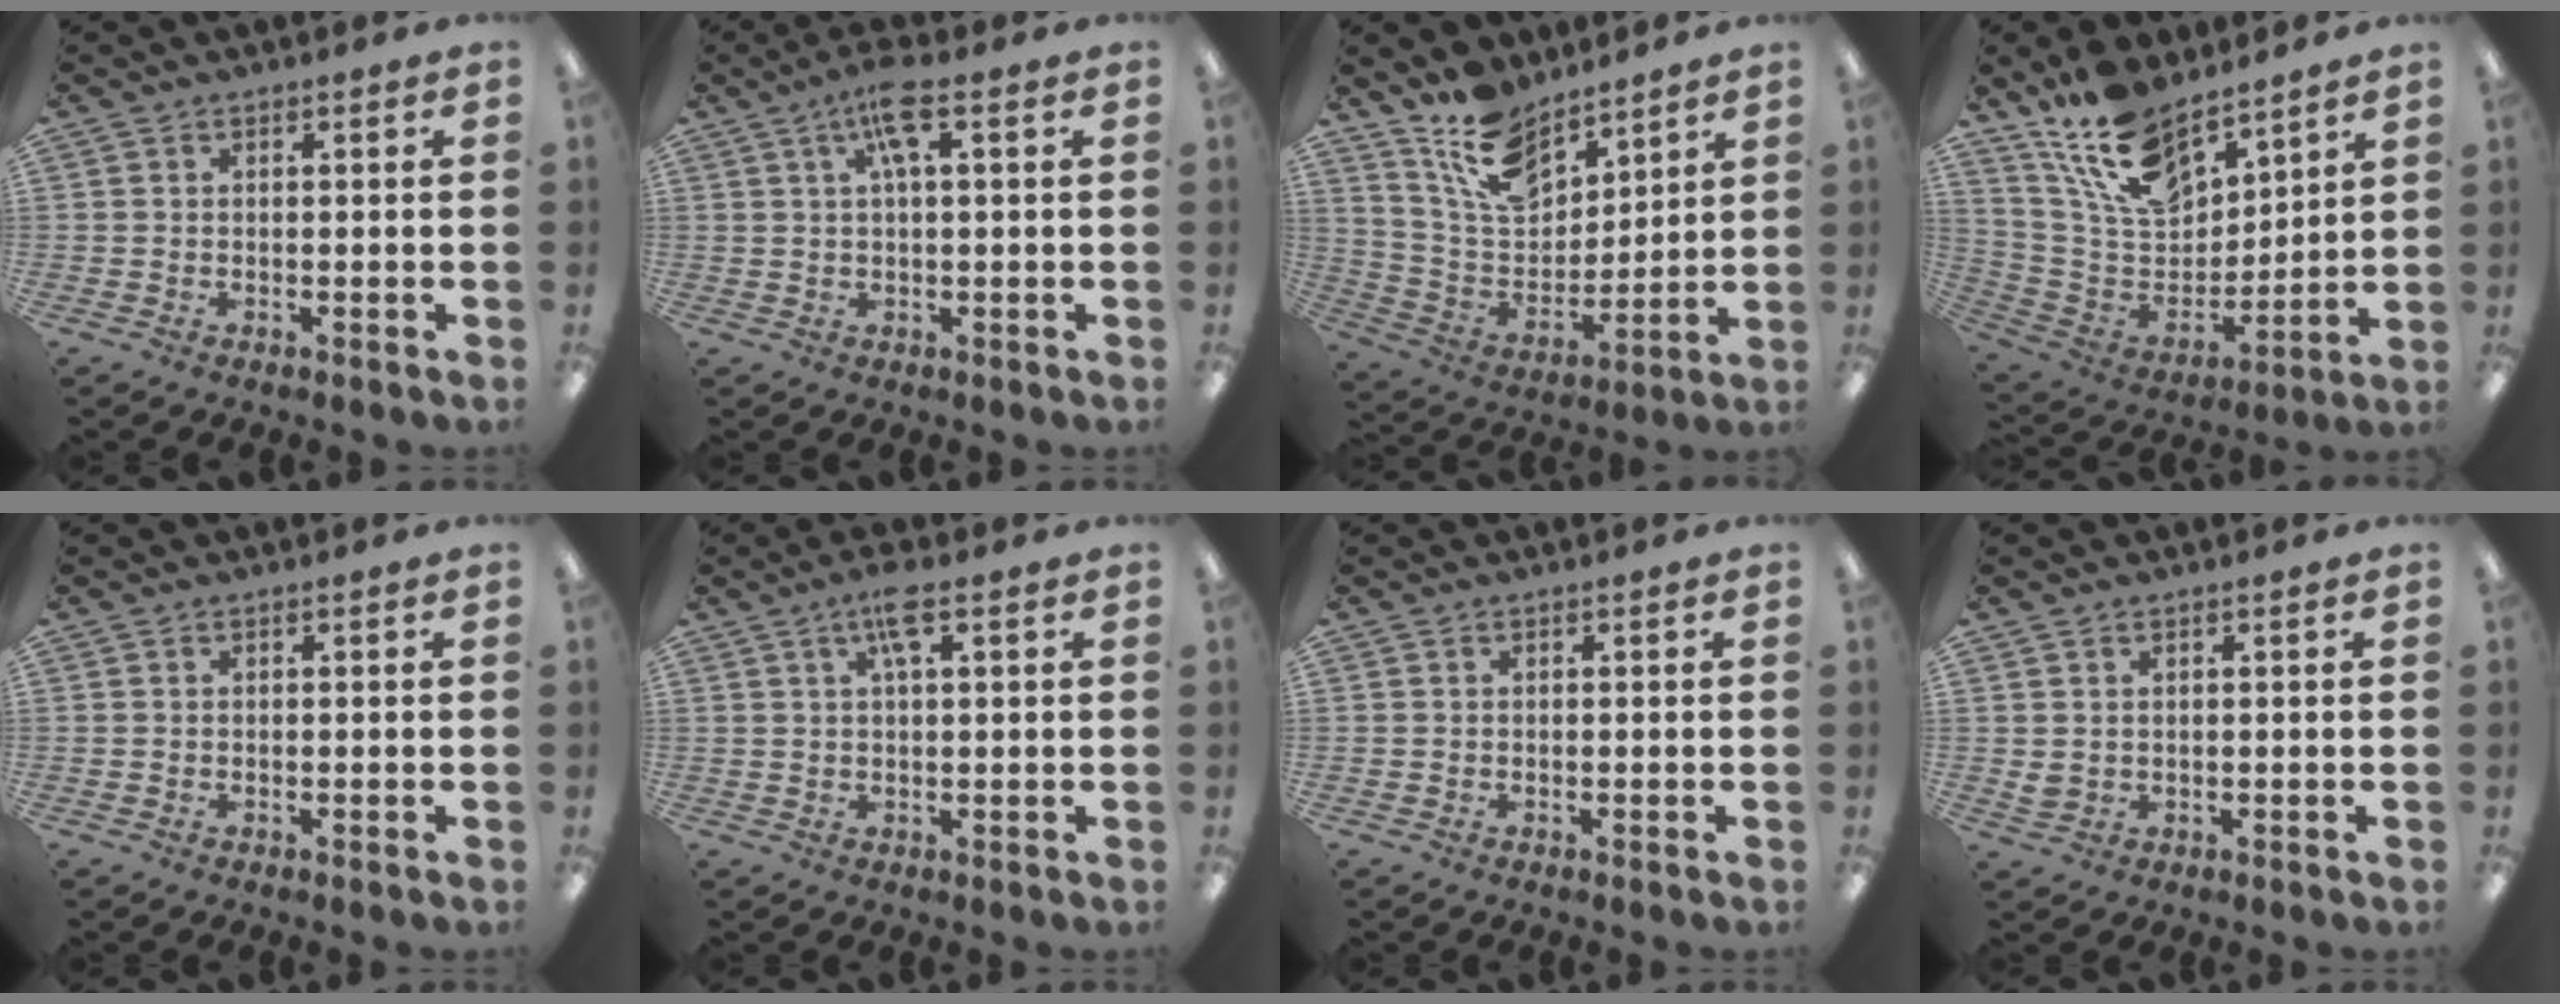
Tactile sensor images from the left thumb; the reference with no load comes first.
{"total": 7.1, "force": [3.1, 2.1, 6.0], "torque": [-0.116, 0.008, 0.049]}
{"total": 13.8, "force": [10.5, 6.7, 5.8], "torque": [-0.127, -0.051, 0.200]}
{"total": 16.0, "force": [12.4, 7.2, 6.9], "torque": [-0.141, -0.071, 0.231]}
{"total": 0.0}
{"total": 5.3, "force": [2.6, 1.5, 4.3], "torque": [-0.084, 0.006, 0.042]}
{"total": 0.0}
{"total": 1.8, "force": [0.9, 1.4, 0.6], "torque": [-0.005, 0.000, 0.015]}